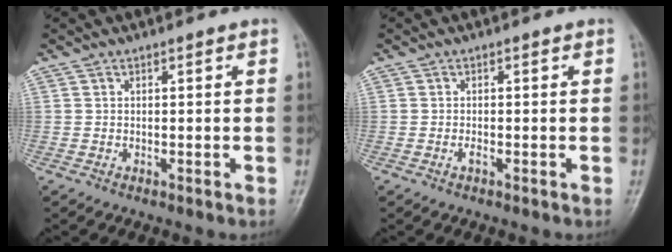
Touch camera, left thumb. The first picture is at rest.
{"total": 0.8, "force": [-0.2, 0.3, 0.7], "torque": [-0.010, -0.001, -0.004]}